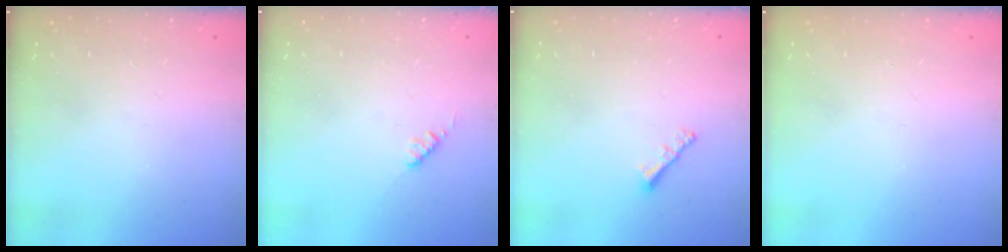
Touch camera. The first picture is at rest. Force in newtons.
{"total": 2.8, "press": 2.8, "slide": 0.4}
{"total": 2.0, "press": 2.0, "slide": 0.5}
{"total": 0.0}